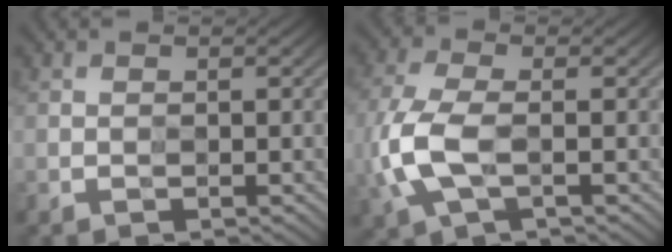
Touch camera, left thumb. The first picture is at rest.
{"total": 7.4, "force": [-1.9, 3.8, 6.0], "torque": [-0.156, -0.001, -0.037]}